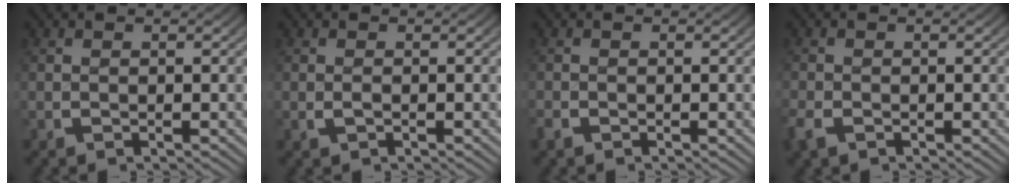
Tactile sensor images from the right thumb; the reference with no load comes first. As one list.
[{"total": 0.5, "force": [-0.4, 0.2, 0.3], "torque": [-0.014, -0.008, -0.002]}, {"total": 0.9, "force": [-0.8, 0.4, -0.1], "torque": [-0.003, -0.005, -0.015]}, {"total": 1.5, "force": [-1.2, 0.8, 0.2], "torque": [-0.012, -0.007, -0.020]}]